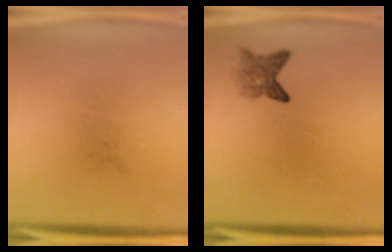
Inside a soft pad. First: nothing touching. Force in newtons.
{"total": 3.1}